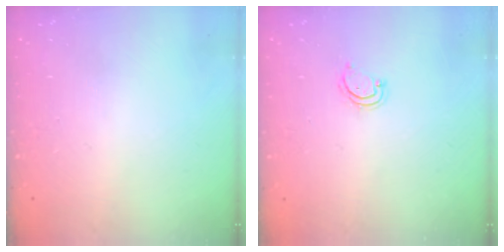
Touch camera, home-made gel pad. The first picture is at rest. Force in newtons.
{"total": 2.8, "press": 2.8, "slide": 0.3}